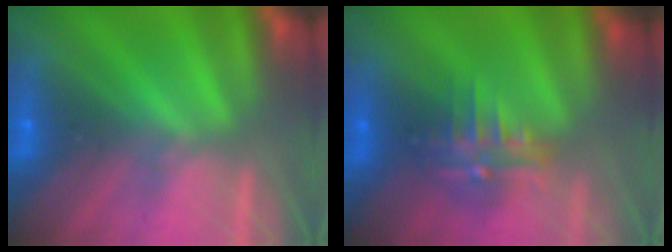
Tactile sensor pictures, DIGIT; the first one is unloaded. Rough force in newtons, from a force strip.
{"total": 5.3}